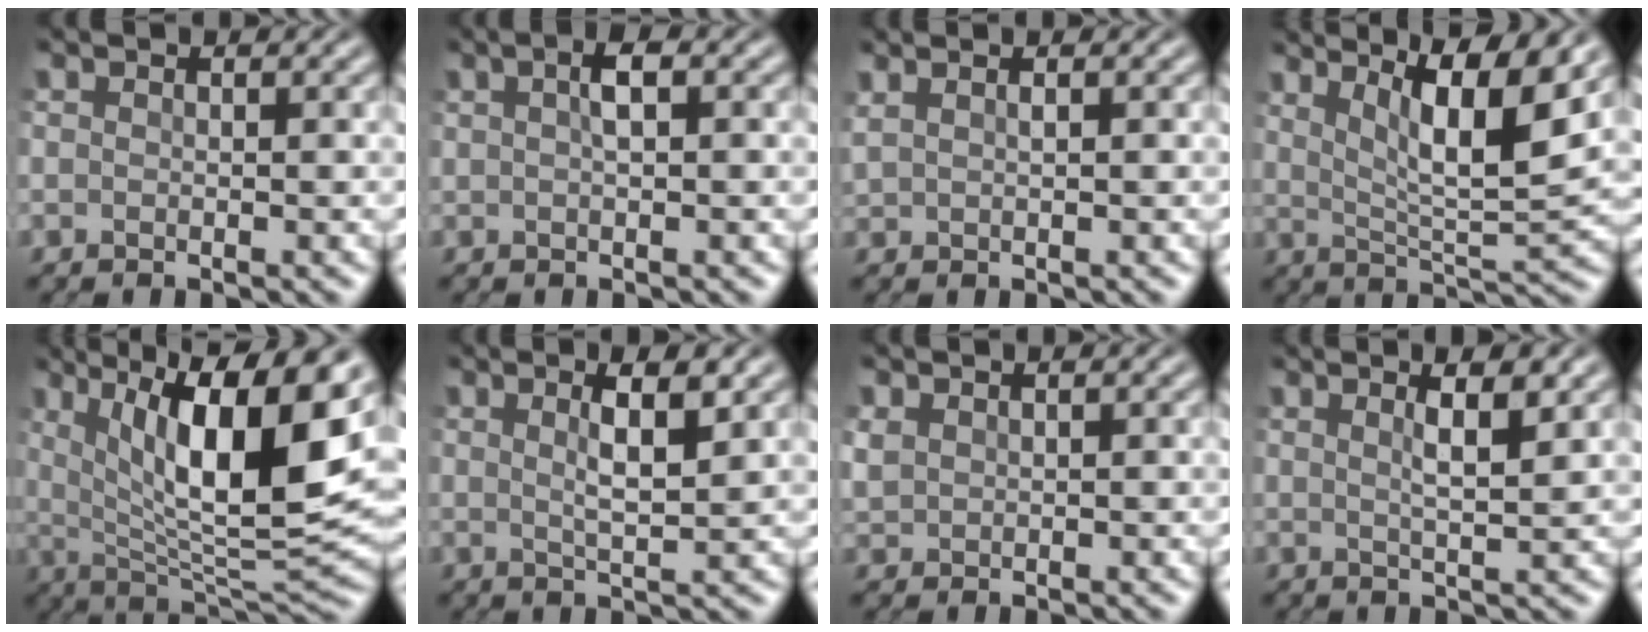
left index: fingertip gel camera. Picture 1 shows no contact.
{"total": 1.9, "force": [0.5, 0.6, 1.8], "torque": [-0.036, 0.006, 0.007]}
{"total": 1.2, "force": [0.8, 0.4, 0.8], "torque": [-0.019, -0.001, 0.018]}
{"total": 9.8, "force": [4.8, 2.1, 8.3], "torque": [-0.126, 0.001, 0.081]}
{"total": 13.1, "force": [3.9, 4.0, 11.8], "torque": [-0.185, -0.008, 0.064]}
{"total": 4.0, "force": [1.7, 0.9, 3.5], "torque": [-0.058, 0.000, 0.026]}
{"total": 1.2, "force": [0.6, 0.8, 0.4], "torque": [-0.017, -0.001, 0.016]}
{"total": 4.3, "force": [2.1, 1.0, 3.5], "torque": [-0.040, 0.010, 0.017]}